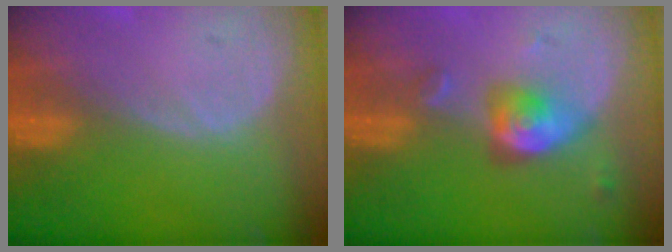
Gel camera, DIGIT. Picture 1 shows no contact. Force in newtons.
{"total": 4.9, "press": 4.8, "slide": 1.1}